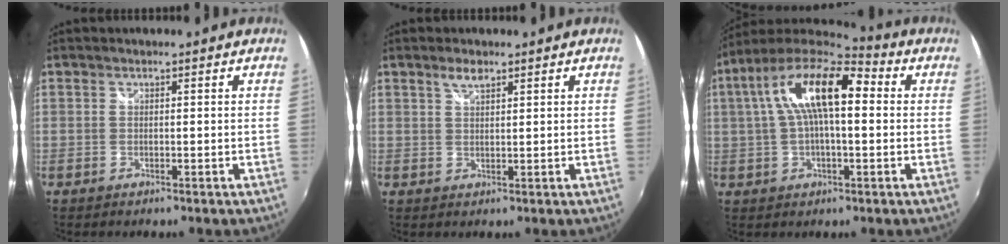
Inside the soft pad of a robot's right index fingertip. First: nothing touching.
{"total": 2.4, "force": [1.7, 0.9, 1.5], "torque": [-0.026, 0.005, 0.029]}
{"total": 17.2, "force": [3.3, 6.6, 15.5], "torque": [-0.280, 0.027, 0.043]}